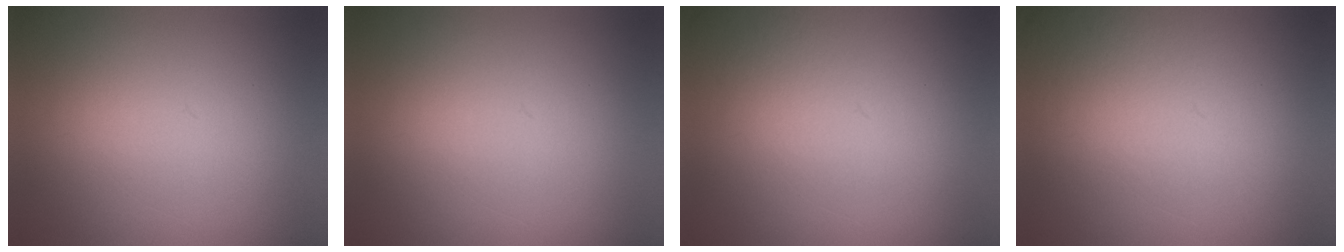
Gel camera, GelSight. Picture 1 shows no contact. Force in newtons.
{"total": 0.0}
{"total": 2.2}
{"total": 4.3}